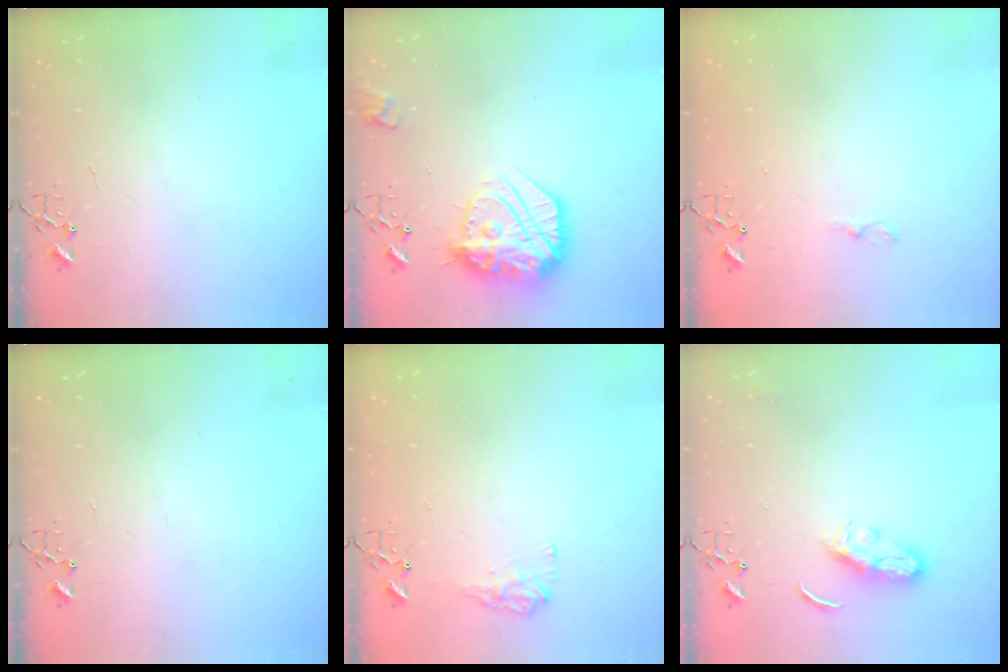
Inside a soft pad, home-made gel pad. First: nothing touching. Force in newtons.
{"total": 20.0, "press": 20.0, "slide": 0.8}
{"total": 4.6, "press": 4.6, "slide": 0.4}
{"total": 0.0}
{"total": 8.9, "press": 8.9, "slide": 0.4}
{"total": 6.7, "press": 6.7, "slide": 0.5}